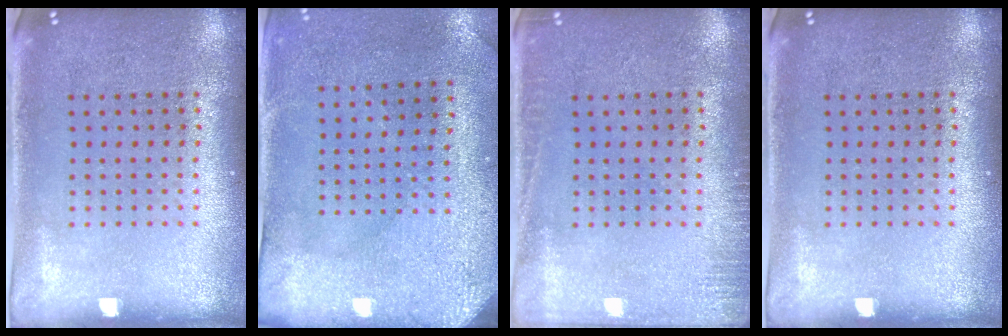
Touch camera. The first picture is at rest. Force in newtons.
{"total": 3.0, "press": 2.5, "slide": 1.7}
{"total": 1.6, "press": 1.6, "slide": 0.4}
{"total": 0.0}